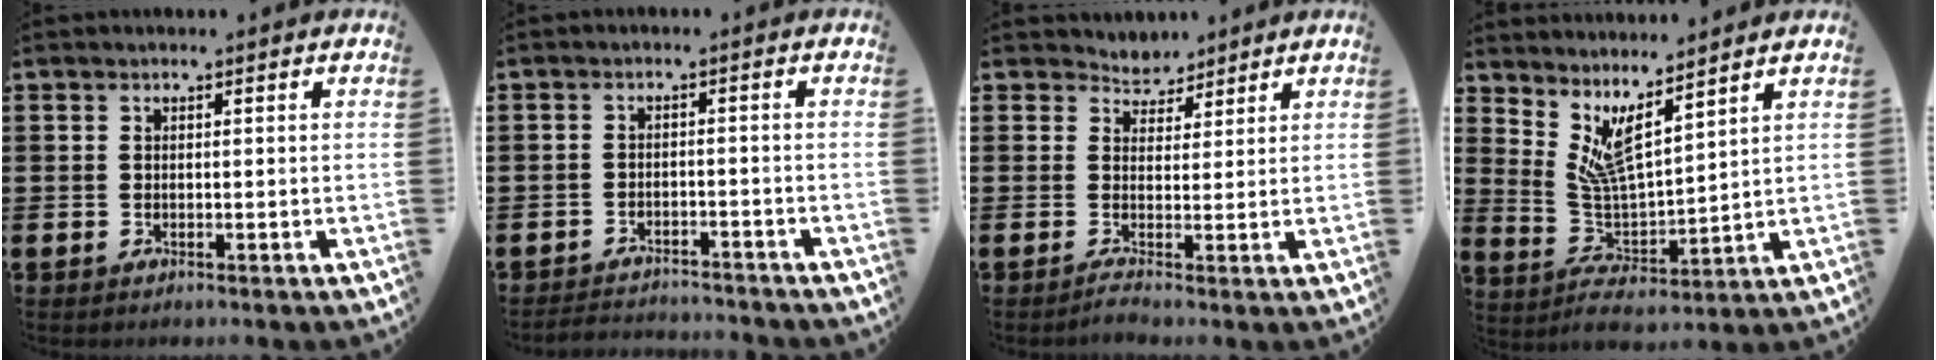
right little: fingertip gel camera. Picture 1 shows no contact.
{"total": 2.3, "force": [-2.3, 0.0, -0.1], "torque": [-0.003, 0.002, -0.050]}
{"total": 2.3, "force": [1.8, 1.4, 0.2], "torque": [-0.009, -0.015, 0.028]}
{"total": 5.7, "force": [4.1, 1.1, 3.8], "torque": [-0.094, -0.039, 0.070]}